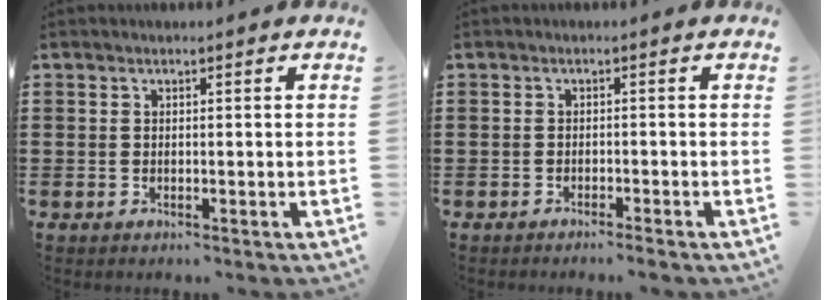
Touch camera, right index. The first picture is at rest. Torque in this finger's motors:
{"motor_torque": [0.06, -0.01, 0.11, 0.00]}